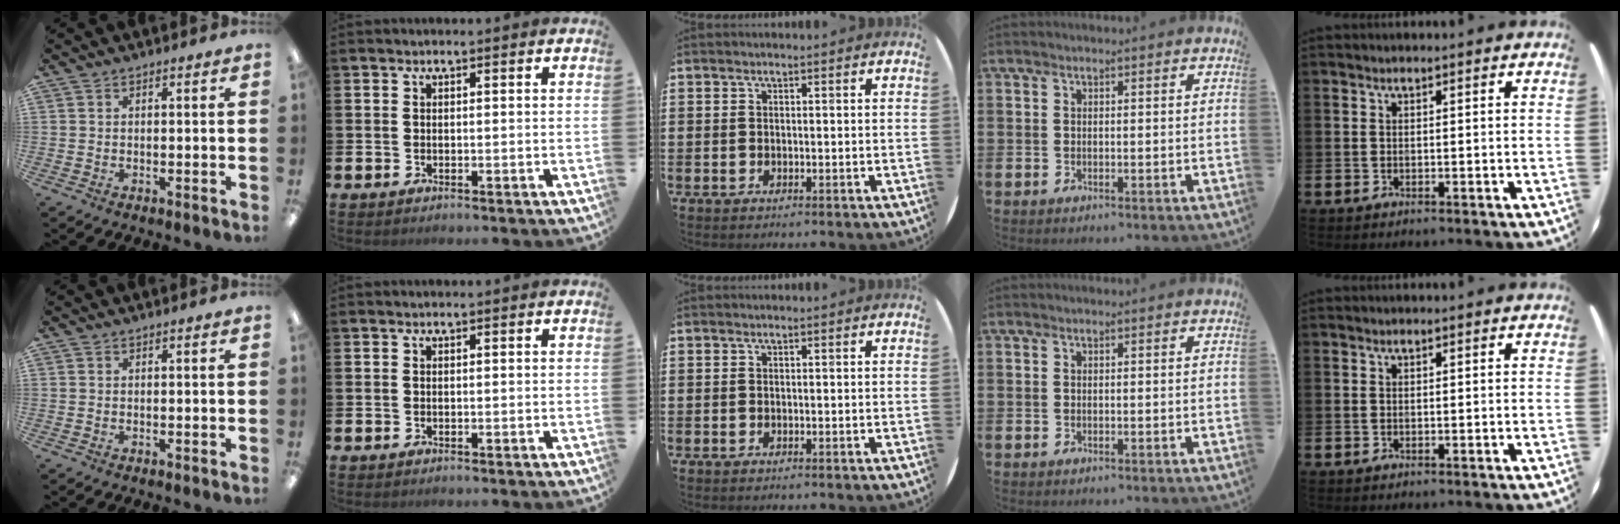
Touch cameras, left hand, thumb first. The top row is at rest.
{}